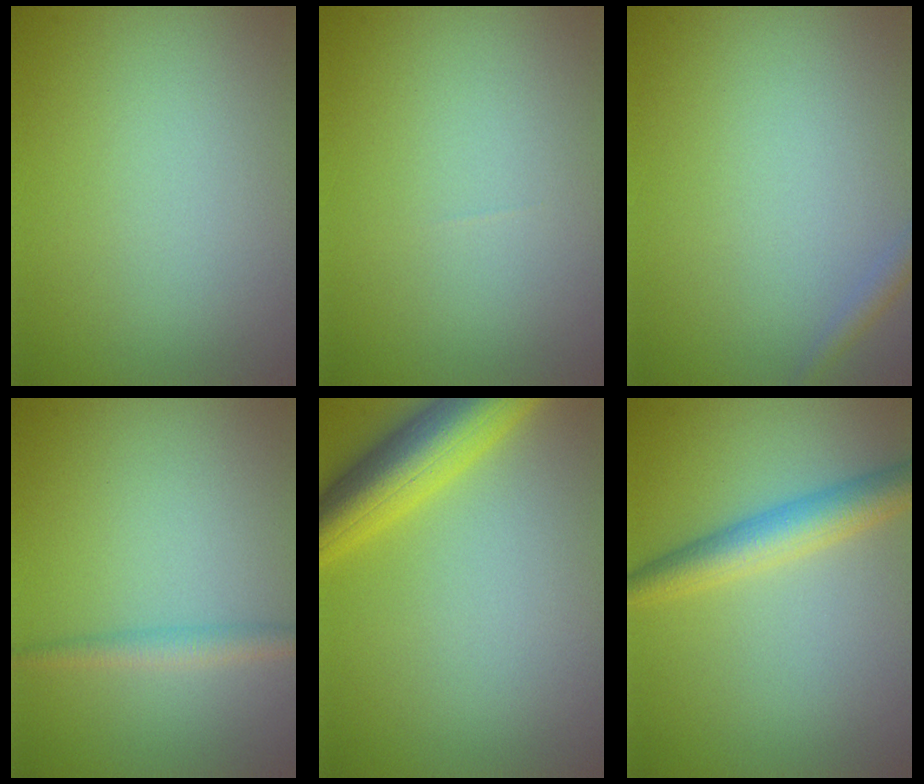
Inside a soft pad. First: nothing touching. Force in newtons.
{"total": 0.0}
{"total": 1.2, "press": 1.2, "slide": 0.0}
{"total": 1.8, "press": 1.8, "slide": 0.0}
{"total": 6.6, "press": 6.6, "slide": 0.3}
{"total": 4.0, "press": 4.0, "slide": 0.0}